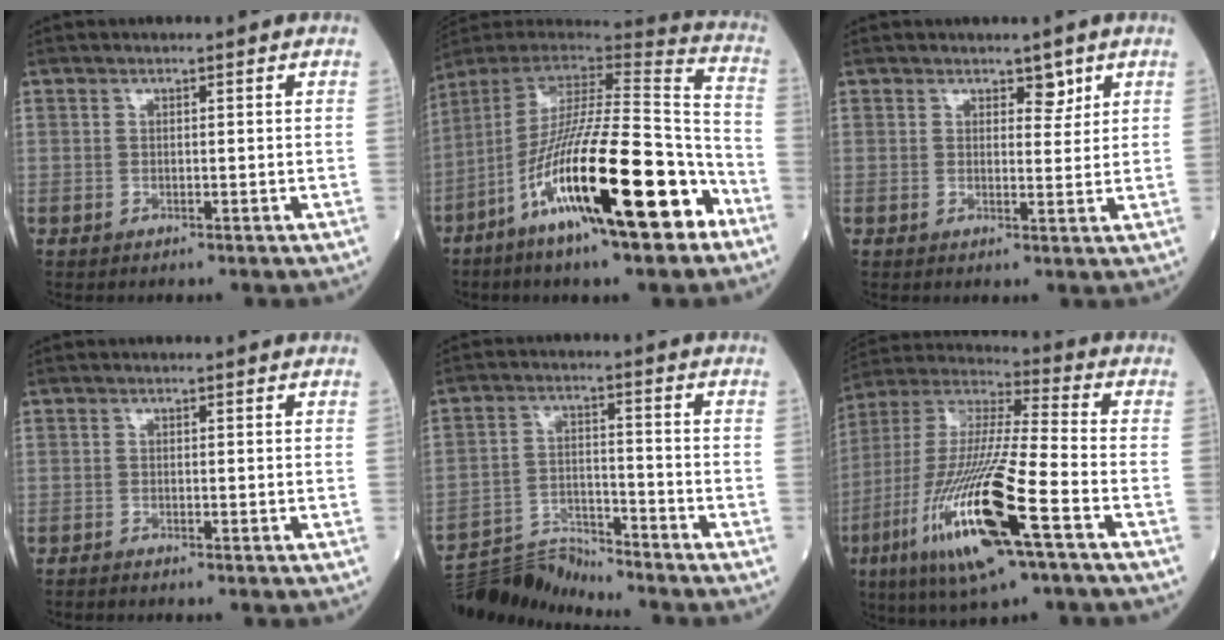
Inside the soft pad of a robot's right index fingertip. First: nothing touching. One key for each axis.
{"total": 24.5, "fx": -11.6, "fy": 3.2, "fz": 21.3, "tx": -0.351, "ty": -0.031, "tz": -0.194}
{"total": 2.9, "fx": 1.7, "fy": 1.6, "fz": 1.7, "tx": -0.013, "ty": 0.001, "tz": 0.023}
{"total": 0.7, "fx": -0.6, "fy": -0.2, "fz": 0.1, "tx": -0.003, "ty": 0.000, "tz": -0.015}
{"total": 8.5, "fx": -8.4, "fy": -1.3, "fz": -0.9, "tx": 0.008, "ty": 0.011, "tz": -0.153}
{"total": 21.4, "fx": -8.7, "fy": 2.0, "fz": 19.4, "tx": -0.427, "ty": -0.038, "tz": -0.162}